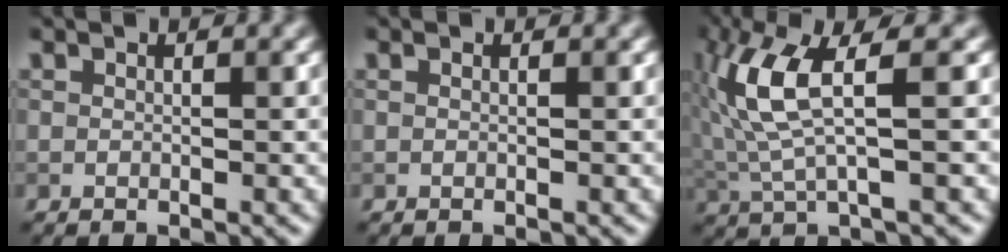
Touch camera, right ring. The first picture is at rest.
{"total": 0.0}
{"total": 6.5, "force": [1.3, 1.5, 6.1], "torque": [-0.144, 0.004, 0.030]}